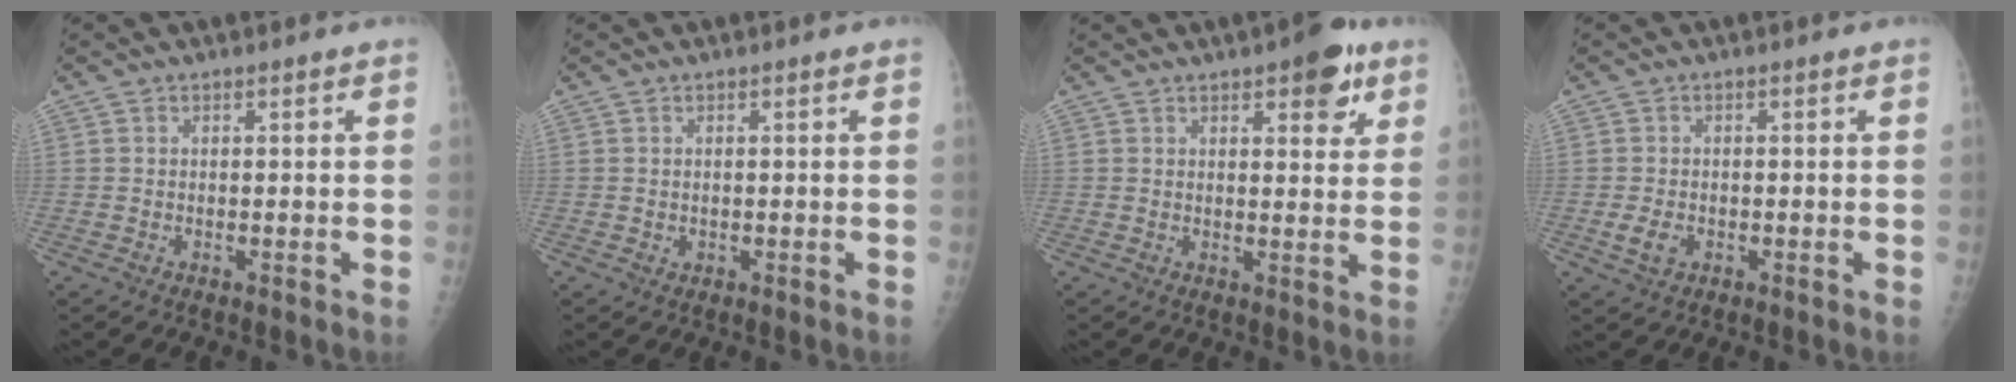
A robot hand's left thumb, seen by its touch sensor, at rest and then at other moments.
{"total": 0.7, "force": [0.2, 0.6, 0.4], "torque": [-0.001, -0.001, 0.004]}
{"total": 7.5, "force": [4.1, 2.9, 5.6], "torque": [-0.048, -0.014, 0.046]}
{"total": 3.0, "force": [-0.8, 2.1, 1.9], "torque": [-0.035, 0.000, -0.012]}